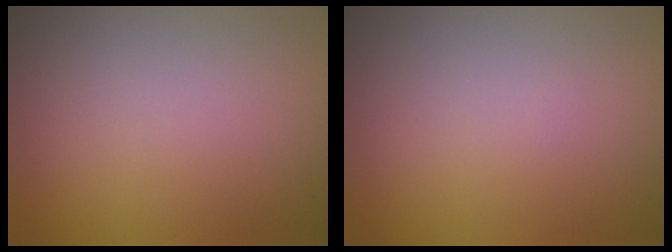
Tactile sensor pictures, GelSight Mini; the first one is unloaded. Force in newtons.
{"total": 0.0}